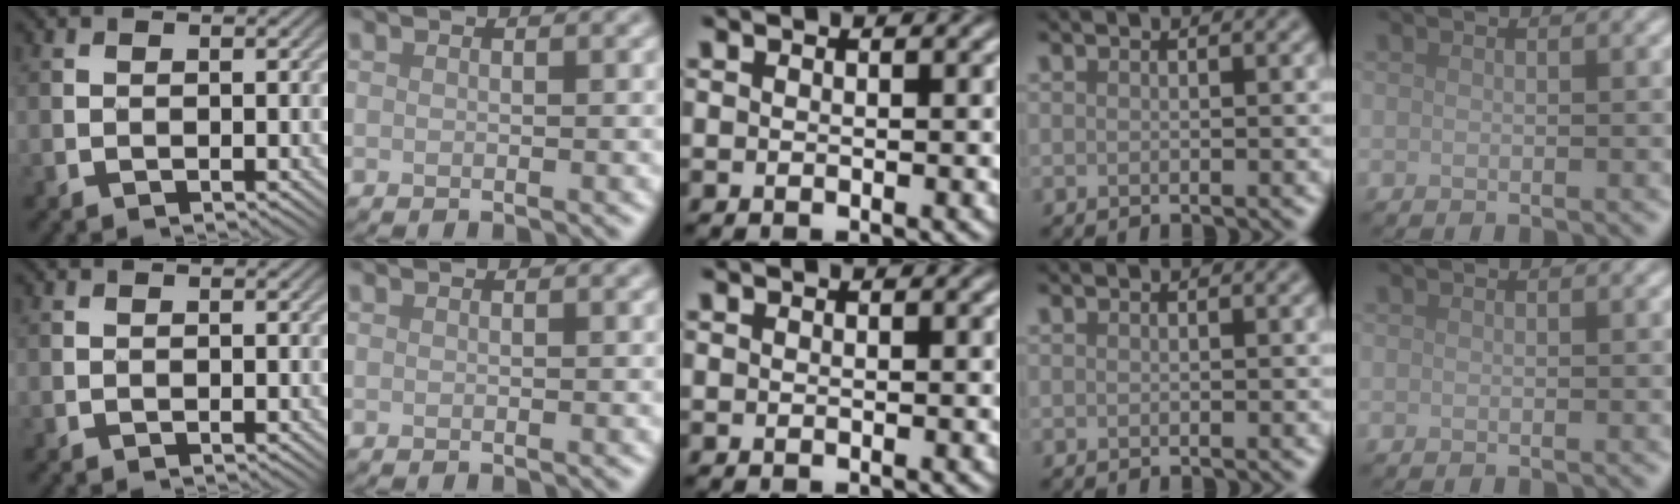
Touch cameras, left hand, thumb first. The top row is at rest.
{}